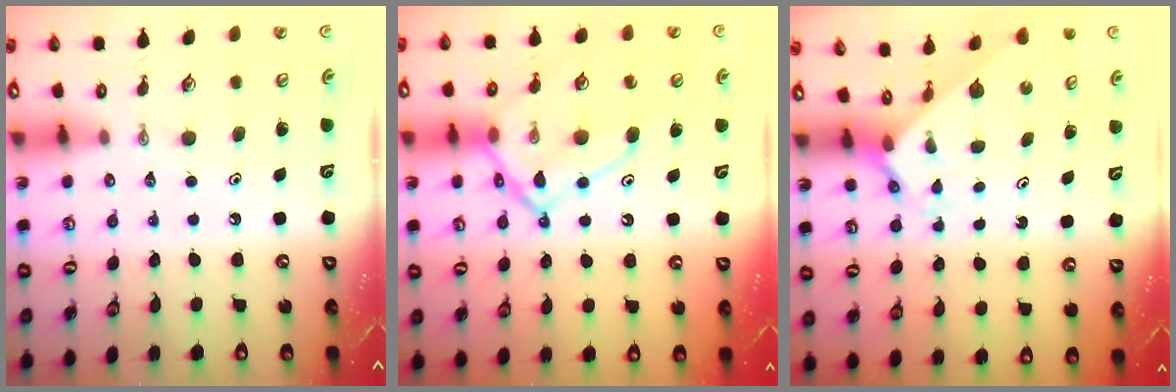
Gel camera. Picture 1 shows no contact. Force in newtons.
{"total": 17.6, "press": 17.5, "slide": 1.4}
{"total": 1.8, "press": 1.7, "slide": 0.2}